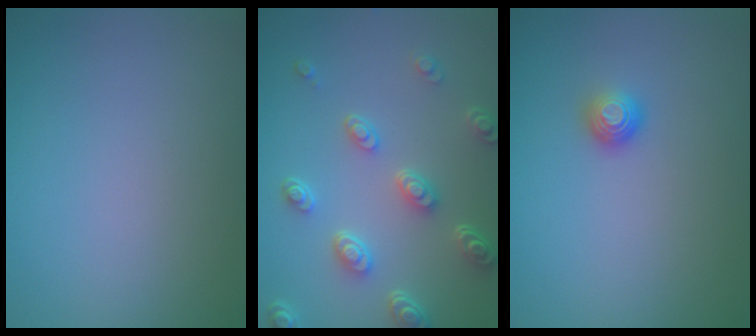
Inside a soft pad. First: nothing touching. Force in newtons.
{"total": 4.7, "press": 3.8, "slide": 2.9}
{"total": 1.3, "press": 1.0, "slide": 0.9}